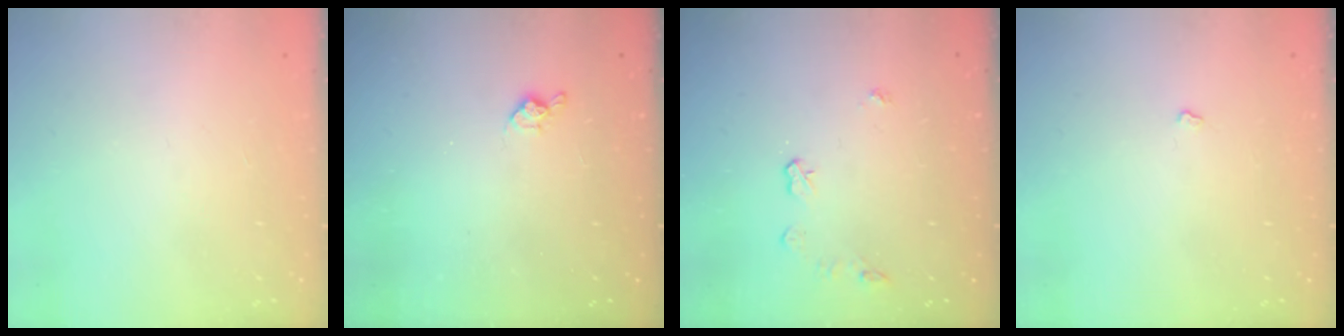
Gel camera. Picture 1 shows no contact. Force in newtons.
{"total": 4.9, "press": 4.8, "slide": 0.5}
{"total": 4.1, "press": 4.1, "slide": 0.6}
{"total": 1.8, "press": 1.8, "slide": 0.4}